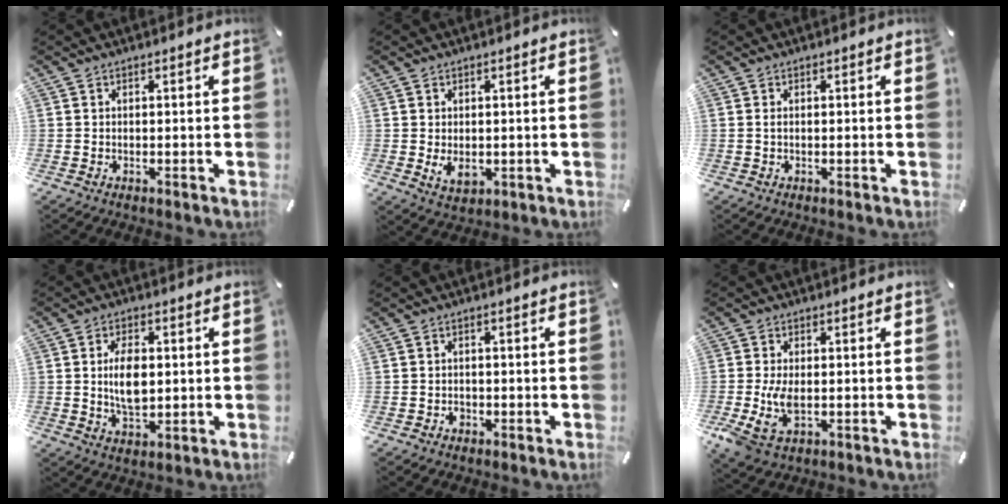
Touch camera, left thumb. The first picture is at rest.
{"total": 4.0, "force": [-0.3, 2.9, 2.8], "torque": [-0.046, -0.006, -0.008]}
{"total": 0.5, "force": [0.0, 0.2, 0.5], "torque": [-0.010, 0.003, 0.000]}
{"total": 8.0, "force": [0.7, 4.7, 6.5], "torque": [-0.130, -0.001, 0.006]}
{"total": 1.5, "force": [-0.7, 1.3, 0.4], "torque": [-0.010, 0.004, -0.017]}
{"total": 7.3, "force": [-1.1, 4.3, 5.8], "torque": [-0.126, -0.009, -0.019]}